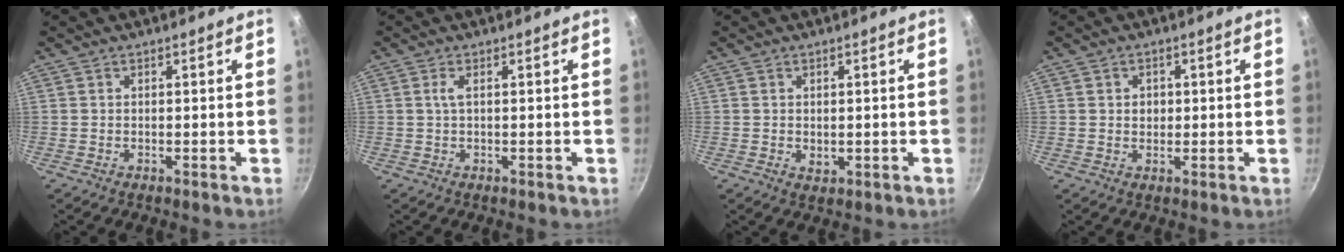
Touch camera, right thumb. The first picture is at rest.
{"total": 1.4, "force": [0.3, 0.2, 1.3], "torque": [-0.030, 0.001, 0.007]}
{"total": 1.8, "force": [0.0, 1.3, 1.2], "torque": [-0.019, -0.005, 0.004]}
{"total": 2.2, "force": [0.3, 1.9, 1.1], "torque": [-0.006, 0.000, 0.004]}